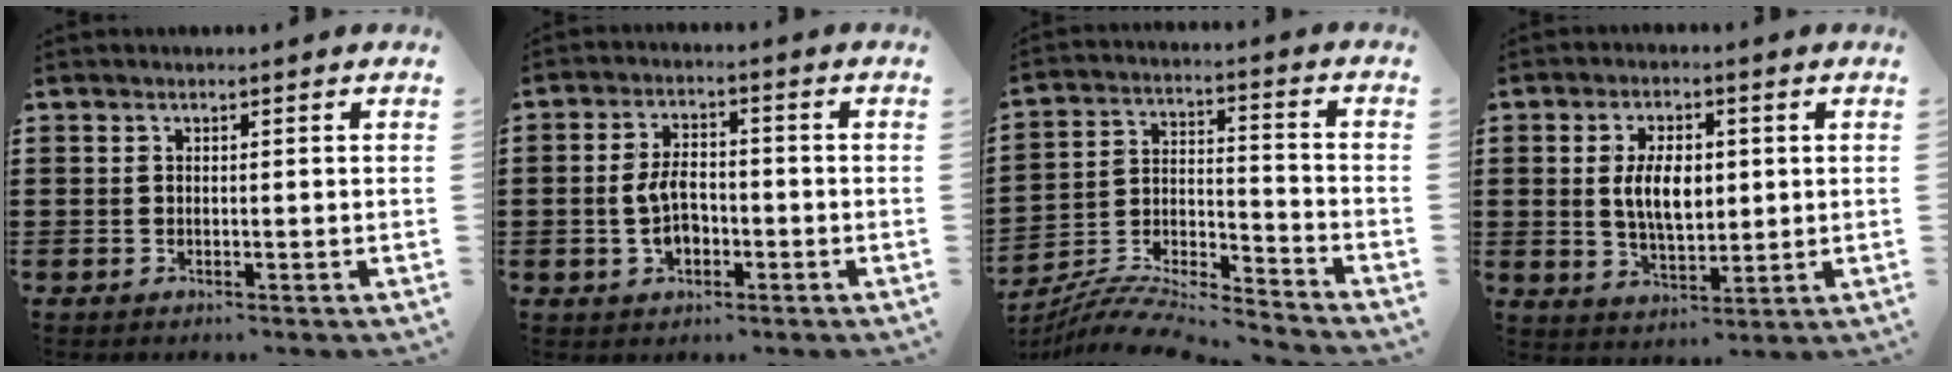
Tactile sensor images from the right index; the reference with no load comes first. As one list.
[{"total": 5.3, "force": [-1.1, 3.1, 4.2], "torque": [-0.084, 0.001, -0.025]}, {"total": 8.9, "force": [-8.6, 0.5, 2.3], "torque": [-0.045, 0.001, -0.175]}, {"total": 6.8, "force": [0.8, 3.6, 5.7], "torque": [-0.107, 0.003, 0.007]}]